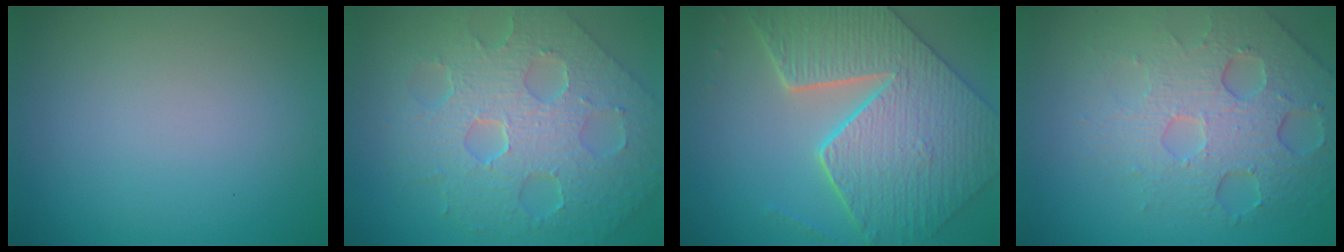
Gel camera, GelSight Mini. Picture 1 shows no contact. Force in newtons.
{"total": 9.0, "press": 6.5, "slide": 6.3}
{"total": 9.0, "press": 7.2, "slide": 5.3}
{"total": 6.6, "press": 4.7, "slide": 4.7}